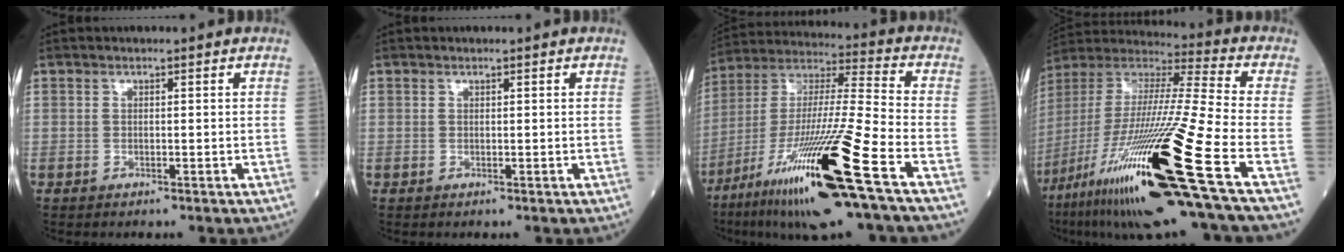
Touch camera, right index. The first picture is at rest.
{"total": 0.0}
{"total": 22.8, "force": [-11.9, -0.1, 19.5], "torque": [-0.374, -0.051, -0.220]}
{"total": 30.3, "force": [-13.8, 0.5, 27.0], "torque": [-0.513, -0.065, -0.255]}